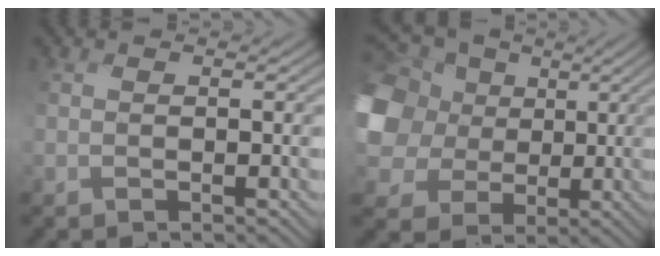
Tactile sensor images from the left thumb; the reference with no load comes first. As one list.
[{"total": 16.1, "force": [1.3, 13.6, 8.5], "torque": [-0.289, 0.016, 0.017]}]